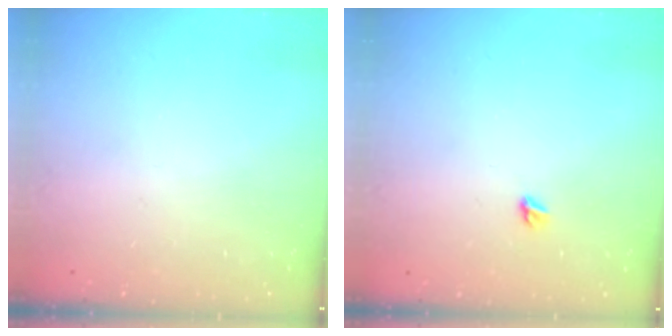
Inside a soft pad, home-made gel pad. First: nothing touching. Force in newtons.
{"total": 4.2, "press": 4.2, "slide": 0.5}